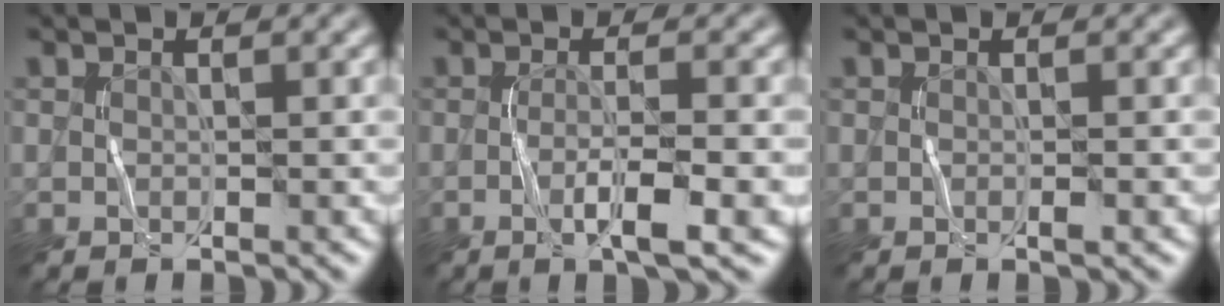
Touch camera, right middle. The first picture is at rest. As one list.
[{"total": 3.7, "force": [-1.1, 0.6, 3.5], "torque": [-0.060, 0.001, -0.020]}, {"total": 0.5, "force": [-0.1, 0.0, 0.5], "torque": [-0.009, -0.002, -0.001]}]